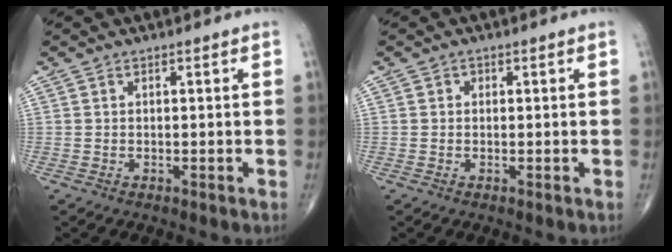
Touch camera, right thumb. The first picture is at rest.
{"total": 0.6, "force": [0.0, 0.5, 0.2], "torque": [0.003, 0.002, -0.002]}